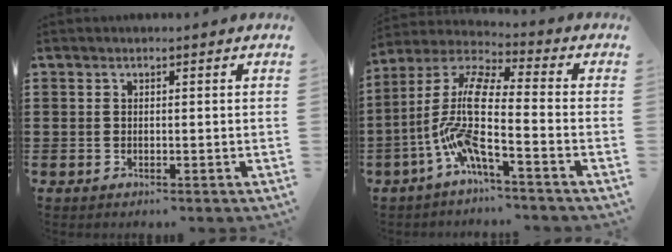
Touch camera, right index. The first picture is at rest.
{"total": 10.3, "force": [-4.0, 1.4, 9.4], "torque": [-0.229, -0.035, -0.092]}